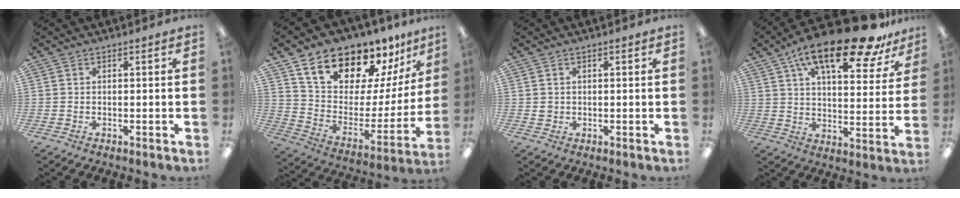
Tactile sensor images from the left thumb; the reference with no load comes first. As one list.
[{"total": 16.6, "force": [14.3, 6.9, 4.8], "torque": [-0.101, -0.116, 0.257]}, {"total": 1.2, "force": [0.3, 1.1, 0.3], "torque": [-0.008, 0.005, 0.004]}, {"total": 21.5, "force": [14.3, 7.1, 14.3], "torque": [-0.225, -0.078, 0.235]}]